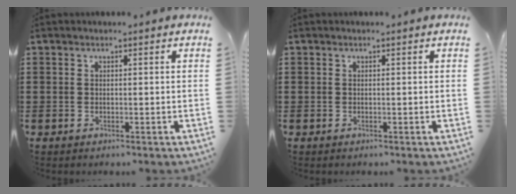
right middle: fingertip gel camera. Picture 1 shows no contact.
{"total": 0.0}